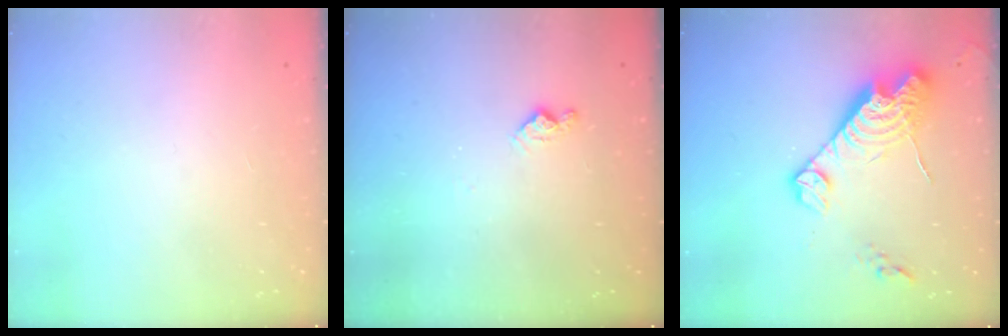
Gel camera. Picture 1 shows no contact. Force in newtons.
{"total": 5.7, "press": 5.7, "slide": 0.8}
{"total": 14.8, "press": 14.8, "slide": 1.1}